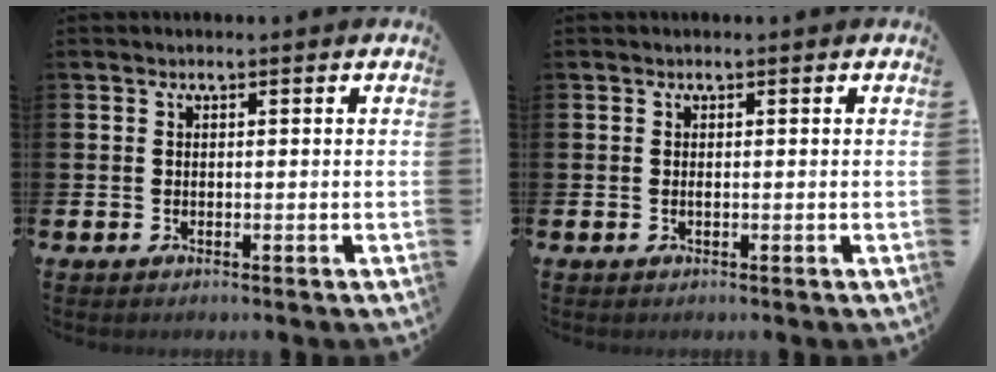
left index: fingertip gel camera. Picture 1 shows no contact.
{"total": 0.0}